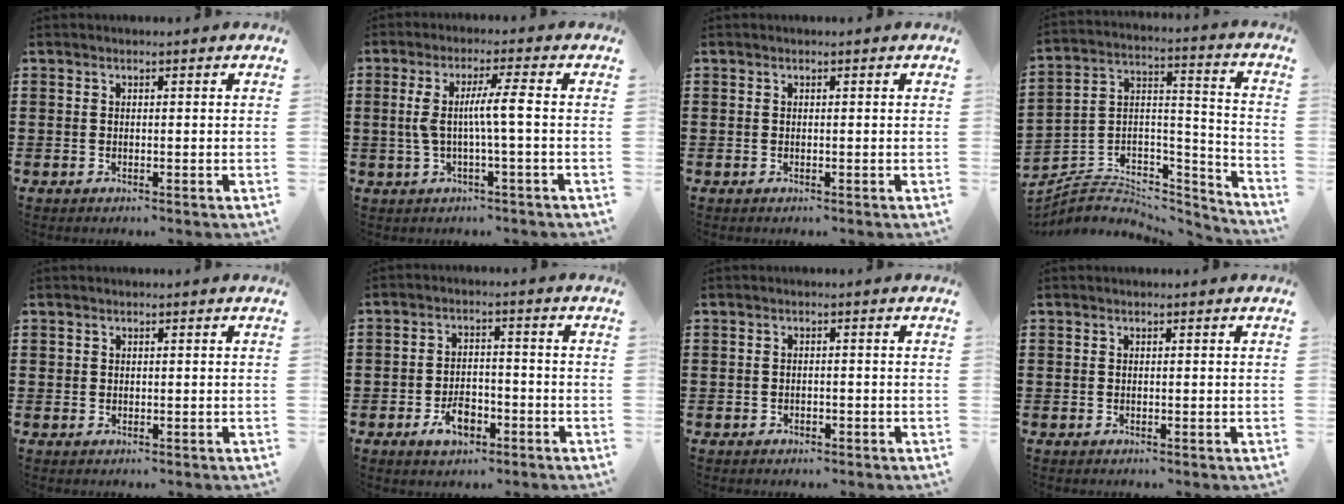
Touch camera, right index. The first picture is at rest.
{"total": 6.0, "force": [-0.1, -0.1, 6.0], "torque": [-0.121, -0.005, -0.011]}
{"total": 0.0}
{"total": 4.2, "force": [-3.1, 2.8, 0.6], "torque": [-0.023, -0.003, -0.067]}
{"total": 0.5, "force": [0.3, 0.5, 0.1], "torque": [-0.003, 0.003, 0.005]}
{"total": 4.9, "force": [-2.5, 2.6, 3.3], "torque": [-0.068, 0.002, -0.047]}
{"total": 0.8, "force": [-0.7, 0.4, 0.1], "torque": [-0.006, 0.000, -0.015]}
{"total": 0.0}